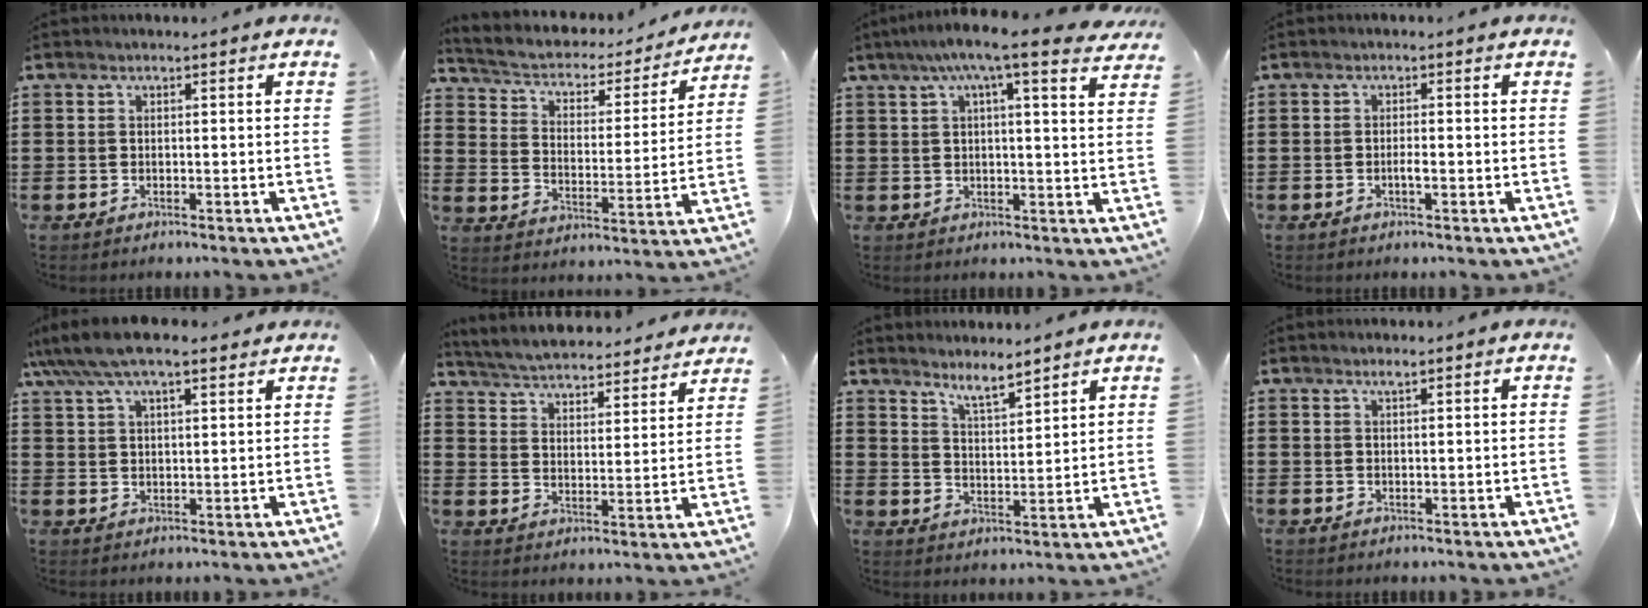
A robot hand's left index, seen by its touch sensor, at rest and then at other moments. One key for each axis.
{"total": 3.2, "fx": 2.6, "fy": 1.5, "fz": 1.0, "tx": -0.038, "ty": -0.022, "tz": 0.035}
{"total": 7.1, "fx": 5.3, "fy": 0.2, "fz": 4.7, "tx": -0.100, "ty": -0.016, "tz": 0.086}
{"total": 1.4, "fx": -0.4, "fy": 0.2, "fz": 1.3, "tx": -0.025, "ty": -0.001, "tz": -0.008}
{"total": 6.6, "fx": 5.3, "fy": 2.1, "fz": 3.3, "tx": -0.079, "ty": -0.005, "tz": 0.097}
{"total": 4.6, "fx": 4.6, "fy": -0.2, "fz": 0.4, "tx": -0.032, "ty": -0.037, "tz": 0.075}
{"total": 4.5, "fx": 4.2, "fy": 0.0, "fz": 1.6, "tx": -0.043, "ty": -0.014, "tz": 0.074}
{"total": 1.1, "fx": 0.8, "fy": 0.1, "fz": 0.7, "tx": -0.015, "ty": 0.000, "tz": 0.014}